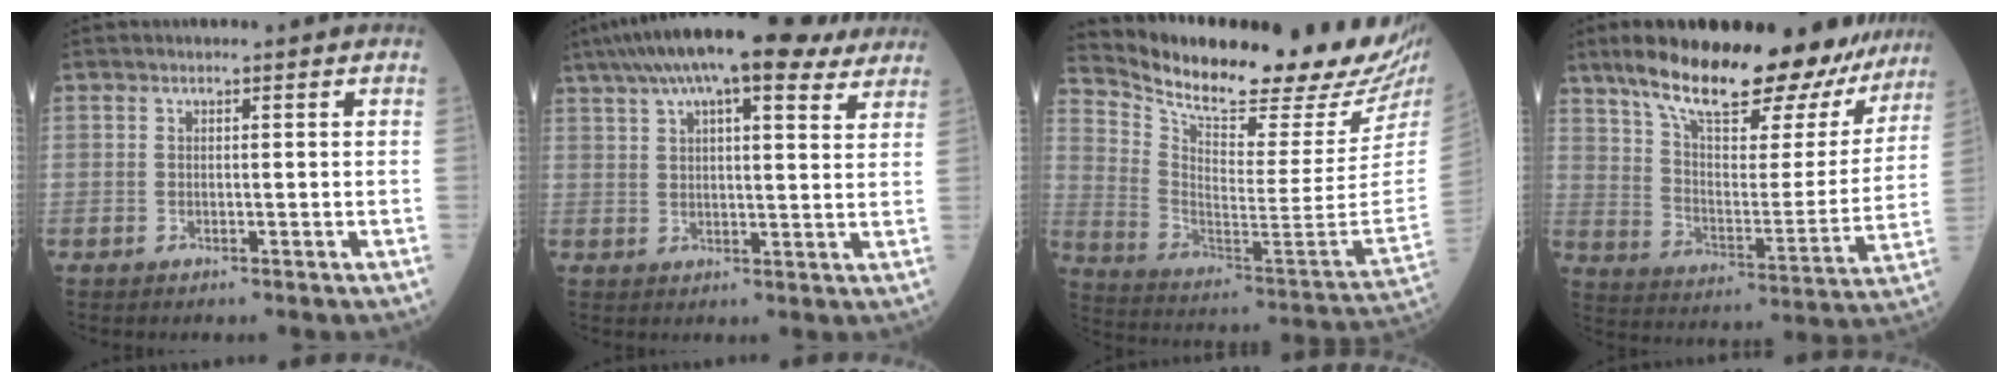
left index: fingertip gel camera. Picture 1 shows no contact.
{"total": 19.3, "force": [14.5, 4.7, 11.8], "torque": [-0.209, 0.061, 0.204]}
{"total": 27.6, "force": [24.0, 3.3, 13.2], "torque": [-0.236, -0.091, 0.339]}
{"total": 27.4, "force": [21.8, 8.0, 14.5], "torque": [-0.223, 0.004, 0.302]}